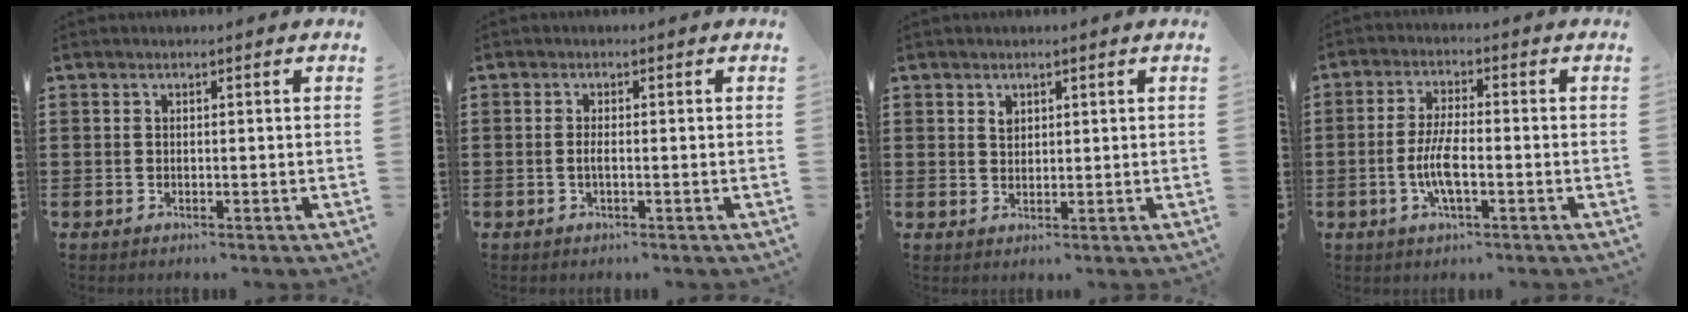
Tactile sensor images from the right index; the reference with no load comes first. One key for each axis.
{"total": 1.2, "fx": -0.4, "fy": 0.2, "fz": 1.1, "tx": -0.029, "ty": -0.004, "tz": -0.009}
{"total": 1.4, "fx": 0.9, "fy": 0.9, "fz": 0.6, "tx": -0.013, "ty": 0.003, "tz": 0.018}
{"total": 5.9, "fx": -1.6, "fy": 1.7, "fz": 5.4, "tx": -0.129, "ty": -0.008, "tz": -0.038}